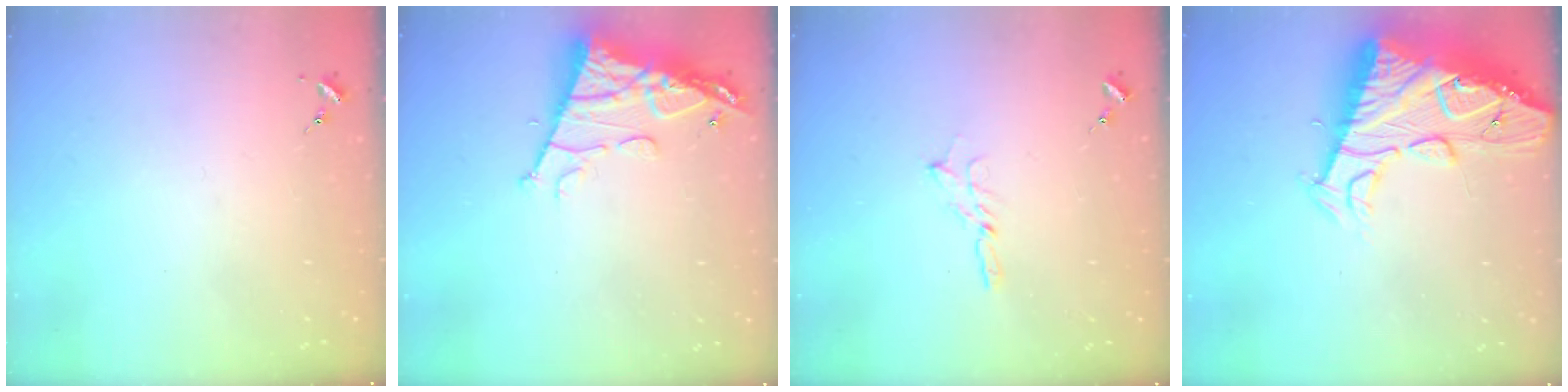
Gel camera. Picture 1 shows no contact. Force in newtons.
{"total": 12.4, "press": 12.3, "slide": 1.3}
{"total": 2.0, "press": 2.0, "slide": 0.2}
{"total": 21.9, "press": 21.8, "slide": 2.3}